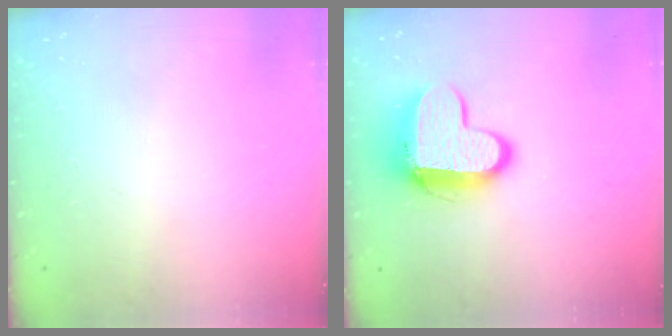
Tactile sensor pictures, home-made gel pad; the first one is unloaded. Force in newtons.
{"total": 12.1, "press": 12.0, "slide": 0.9}